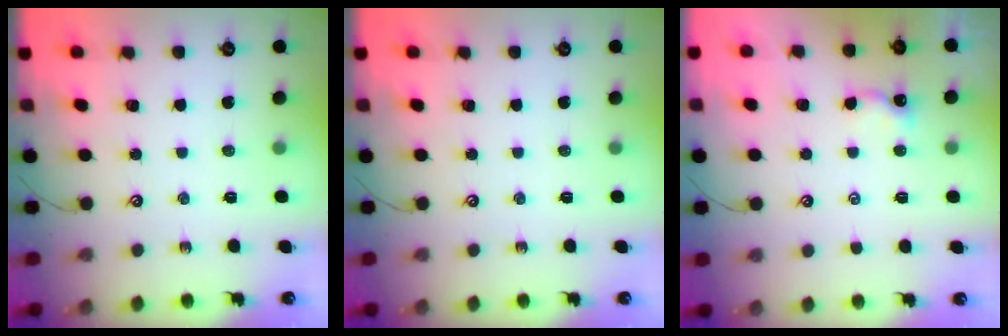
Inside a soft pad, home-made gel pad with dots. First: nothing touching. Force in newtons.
{"total": 0.0}
{"total": 1.3, "press": 1.3, "slide": 0.3}